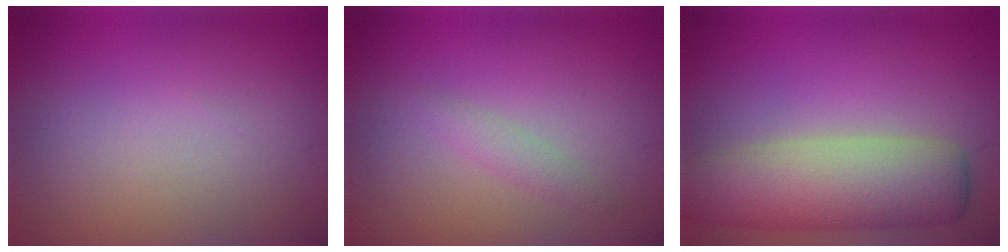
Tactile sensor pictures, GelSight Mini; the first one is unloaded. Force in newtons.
{"total": 1.2, "press": 1.2, "slide": 0.0}
{"total": 7.3, "press": 7.3, "slide": 0.4}